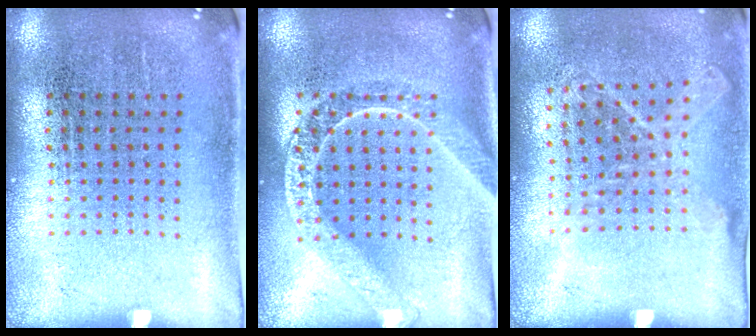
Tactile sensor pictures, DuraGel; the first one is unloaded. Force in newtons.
{"total": 1.4, "press": 1.4, "slide": 0.2}
{"total": 1.1, "press": 1.0, "slide": 0.5}